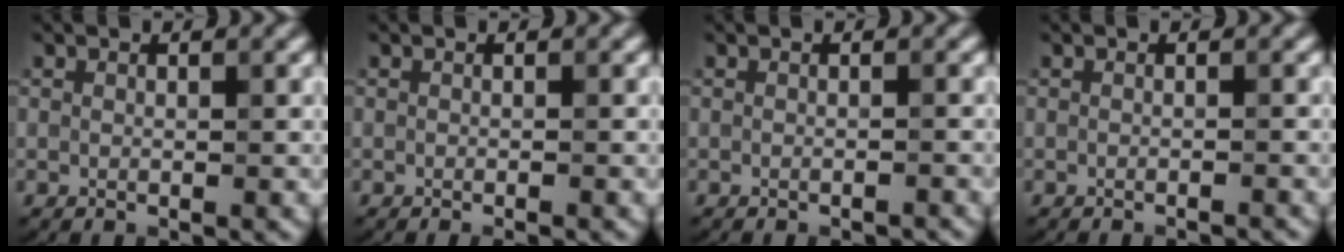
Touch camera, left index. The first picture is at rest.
{"total": 0.9, "force": [-0.6, 0.2, 0.7], "torque": [-0.008, -0.006, -0.010]}
{"total": 1.3, "force": [-1.1, 0.2, 0.6], "torque": [-0.001, -0.003, -0.016]}
{"total": 1.2, "force": [-1.0, 0.3, 0.7], "torque": [0.003, -0.004, -0.020]}